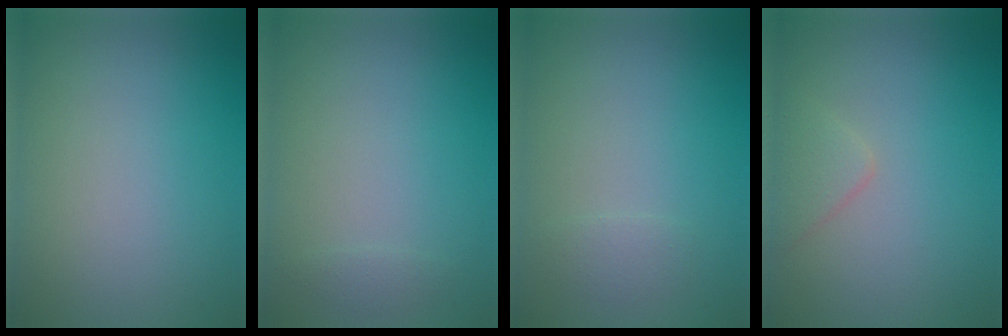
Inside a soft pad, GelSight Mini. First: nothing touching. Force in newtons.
{"total": 0.7, "press": 0.7, "slide": 0.0}
{"total": 0.9, "press": 0.9, "slide": 0.0}
{"total": 1.7, "press": 1.6, "slide": 0.1}